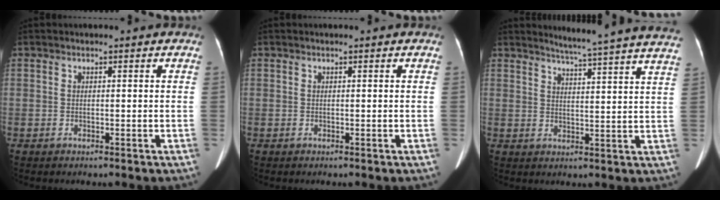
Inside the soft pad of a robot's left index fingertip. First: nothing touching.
{"total": 0.0}
{"total": 18.3, "force": [17.1, -1.2, 6.4], "torque": [-0.099, -0.059, 0.201]}